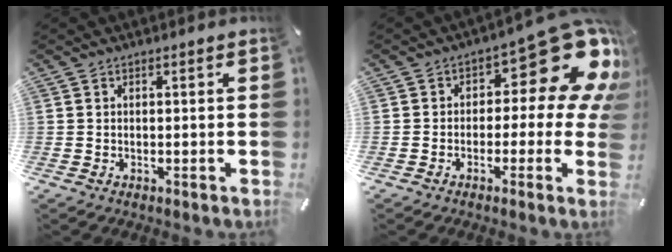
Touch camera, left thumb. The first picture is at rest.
{"total": 16.3, "force": [6.8, 7.5, 12.7], "torque": [-0.151, -0.048, 0.107]}